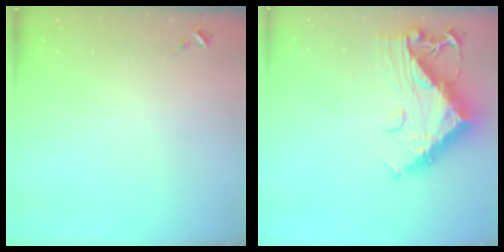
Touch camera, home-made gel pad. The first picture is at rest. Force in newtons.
{"total": 14.5, "press": 14.4, "slide": 1.6}